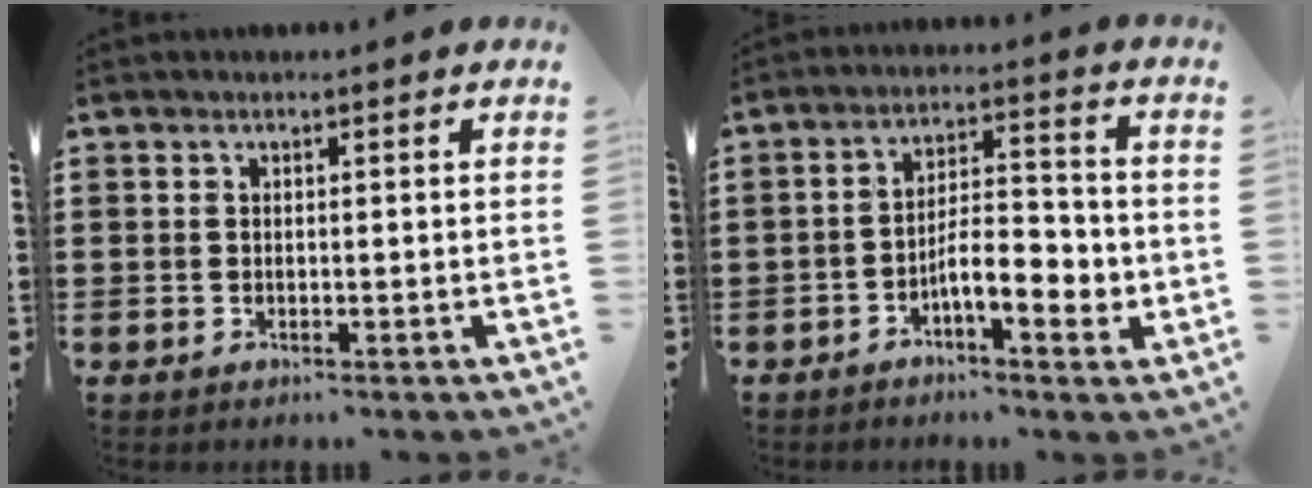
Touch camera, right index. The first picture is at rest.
{"total": 6.7, "force": [-3.0, 2.3, 5.6], "torque": [-0.085, 0.005, -0.054]}